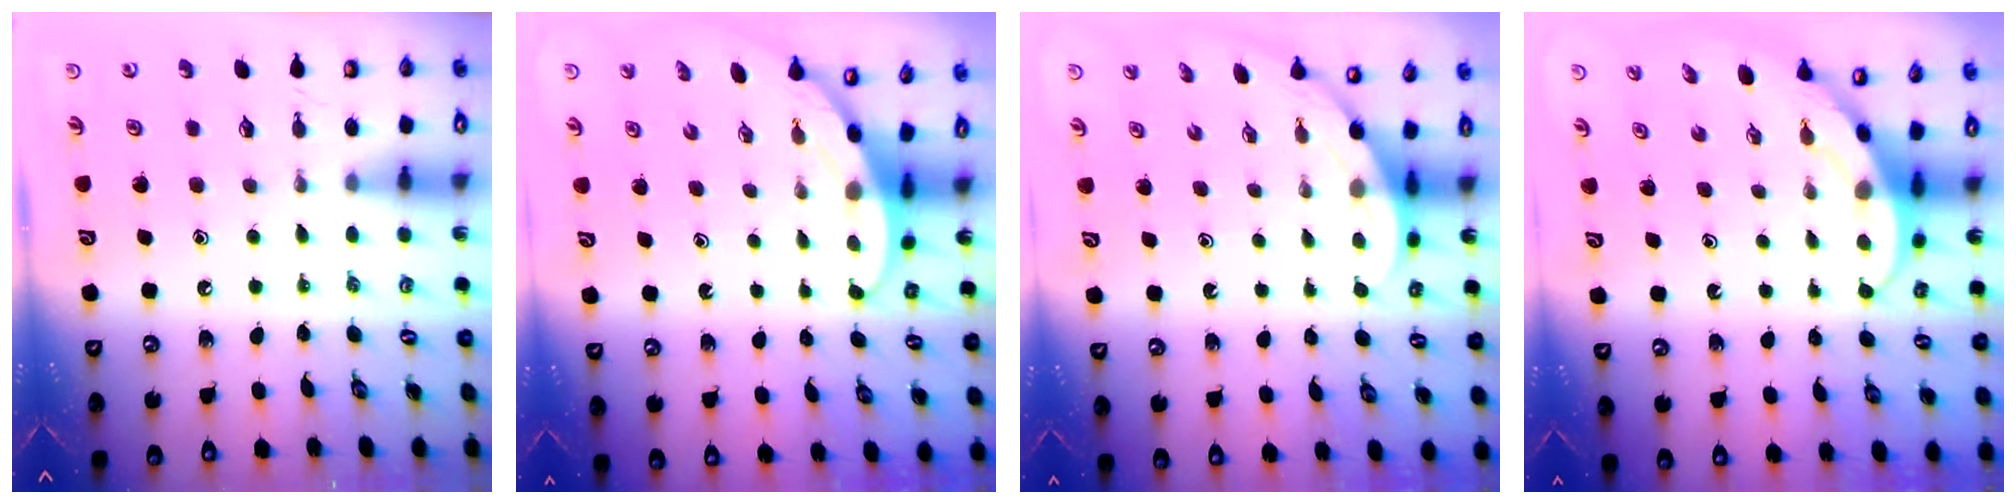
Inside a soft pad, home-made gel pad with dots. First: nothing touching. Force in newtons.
{"total": 3.2, "press": 3.2, "slide": 0.1}
{"total": 4.2, "press": 4.2, "slide": 0.2}
{"total": 4.0, "press": 4.0, "slide": 0.4}